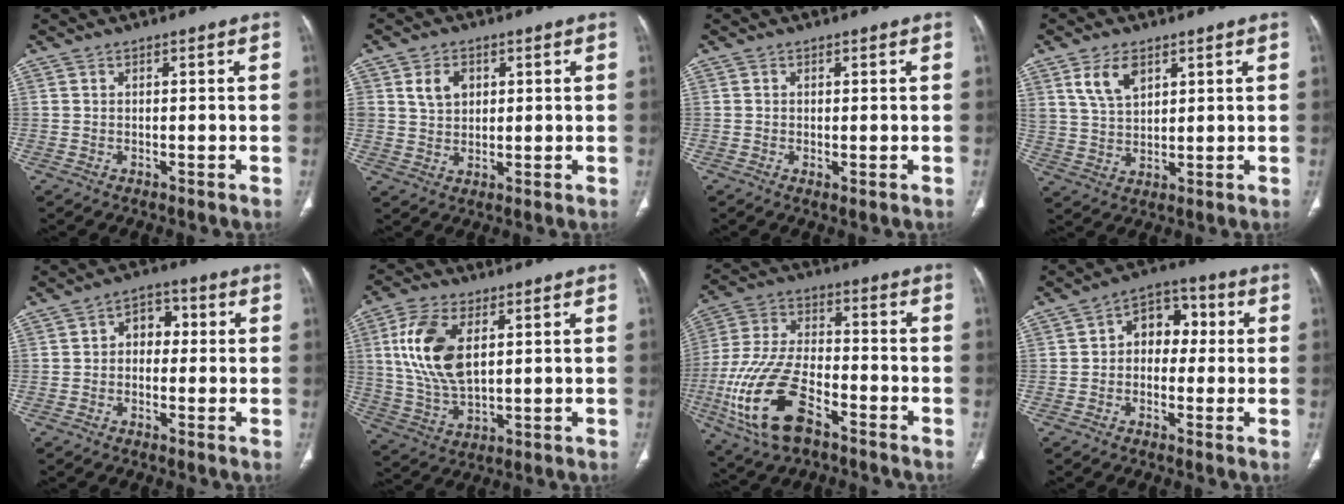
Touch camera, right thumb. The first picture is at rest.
{"total": 5.5, "force": [2.0, 4.1, 3.0], "torque": [-0.034, -0.009, 0.038]}
{"total": 1.1, "force": [-0.2, 0.4, 1.0], "torque": [-0.024, -0.006, -0.003]}
{"total": 6.9, "force": [3.6, 3.9, 4.3], "torque": [-0.072, -0.017, 0.077]}
{"total": 5.6, "force": [0.4, 4.1, 3.7], "torque": [-0.025, 0.018, -0.004]}
{"total": 13.7, "force": [3.7, 7.2, 11.1], "torque": [-0.228, -0.011, 0.077]}
{"total": 18.3, "force": [-8.2, 8.7, 13.9], "torque": [-0.293, 0.023, -0.151]}
{"total": 8.6, "force": [0.8, 6.2, 5.9], "torque": [-0.046, 0.029, 0.000]}